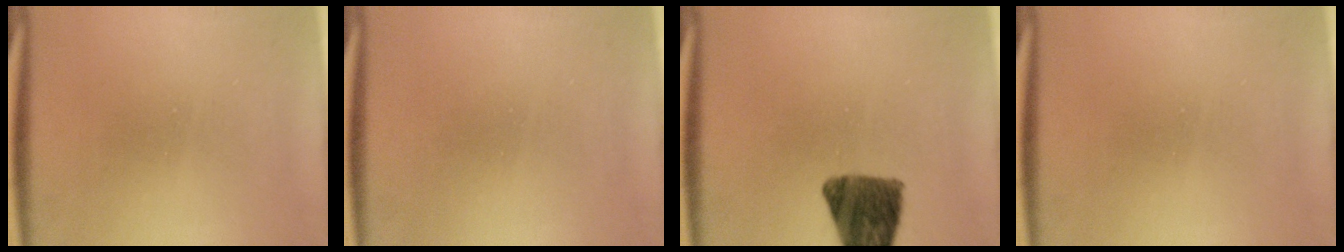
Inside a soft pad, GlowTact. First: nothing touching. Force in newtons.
{"total": 1.9}
{"total": 8.6}
{"total": 0.0}